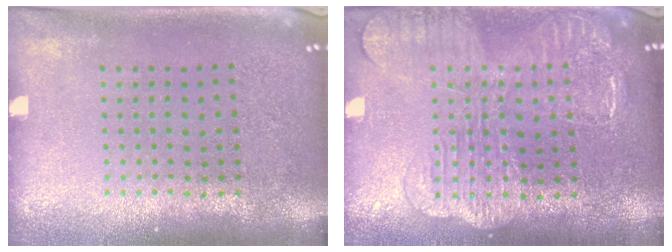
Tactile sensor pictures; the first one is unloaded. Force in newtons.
{"total": 2.3, "press": 2.2, "slide": 0.4}